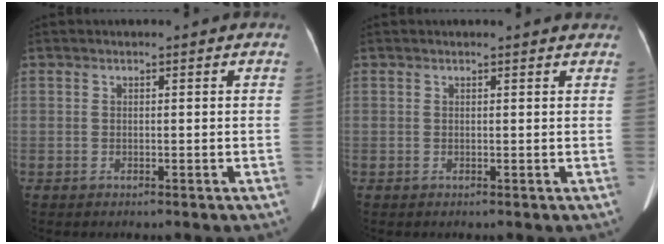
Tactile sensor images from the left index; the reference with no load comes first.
{"total": 2.7, "force": [2.7, 0.5, 0.4], "torque": [-0.010, 0.005, 0.014]}